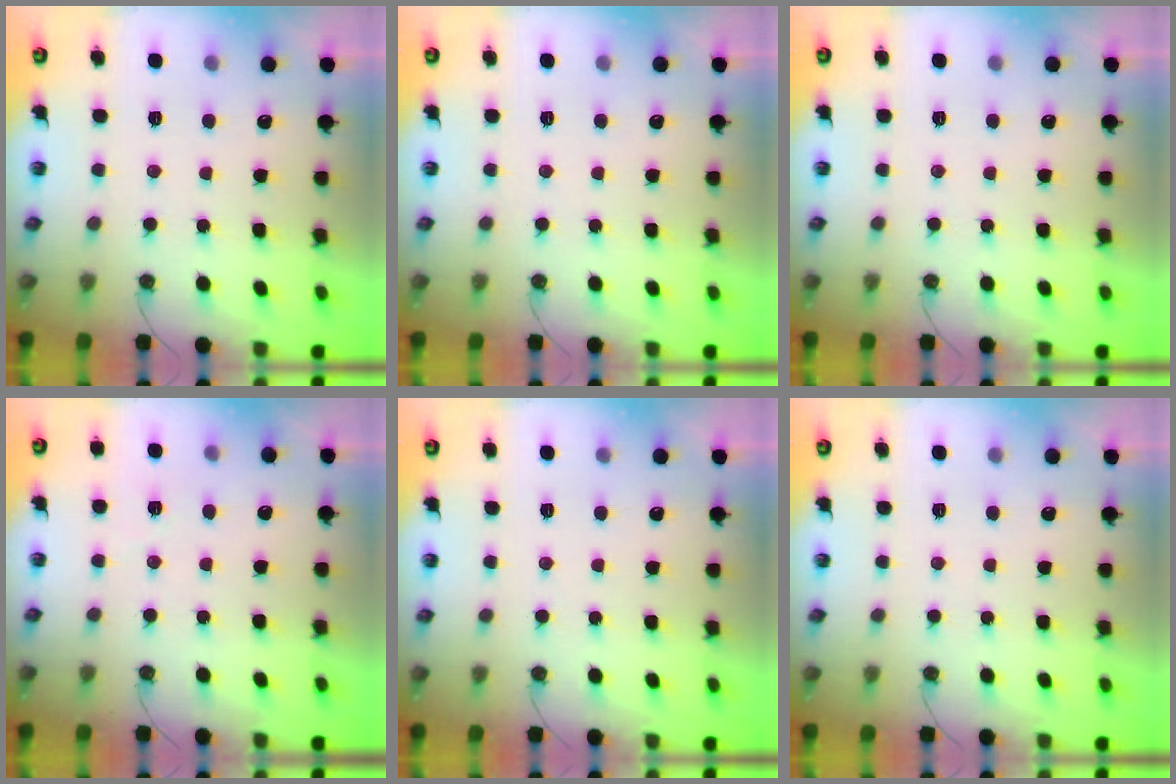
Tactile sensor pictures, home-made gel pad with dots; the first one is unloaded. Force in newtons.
{"total": 0.0}
{"total": 0.0}
{"total": 3.3, "press": 3.1, "slide": 1.0}
{"total": 0.0}
{"total": 0.0}